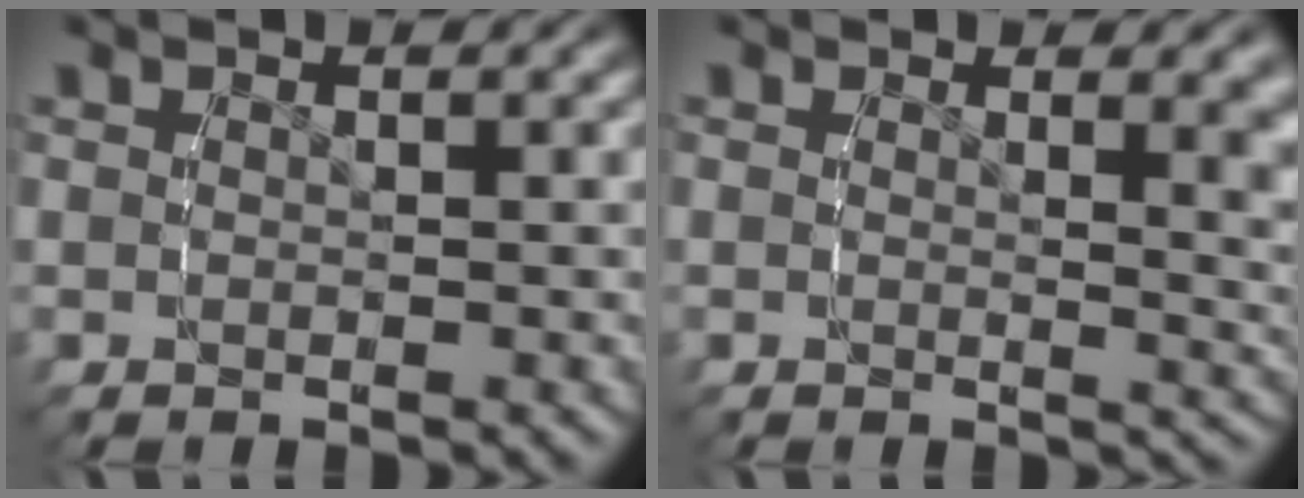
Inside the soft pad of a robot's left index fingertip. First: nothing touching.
{"total": 2.6, "force": [1.3, 0.2, 2.2], "torque": [-0.018, -0.014, 0.020]}